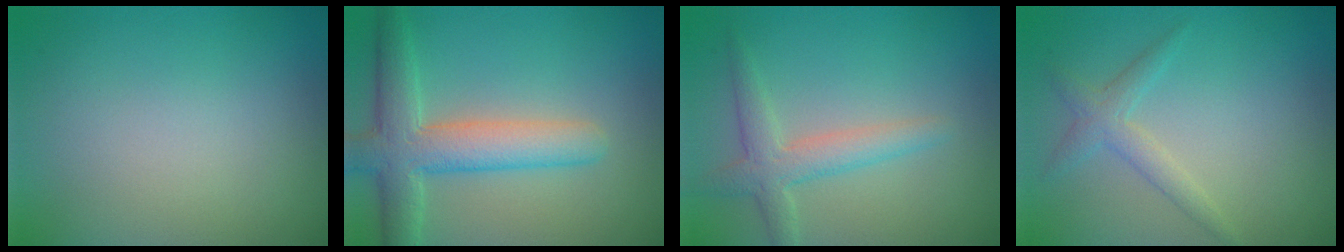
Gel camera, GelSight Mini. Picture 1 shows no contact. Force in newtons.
{"total": 5.8, "press": 5.8, "slide": 0.4}
{"total": 2.9, "press": 2.9, "slide": 0.1}
{"total": 2.0, "press": 2.0, "slide": 0.1}